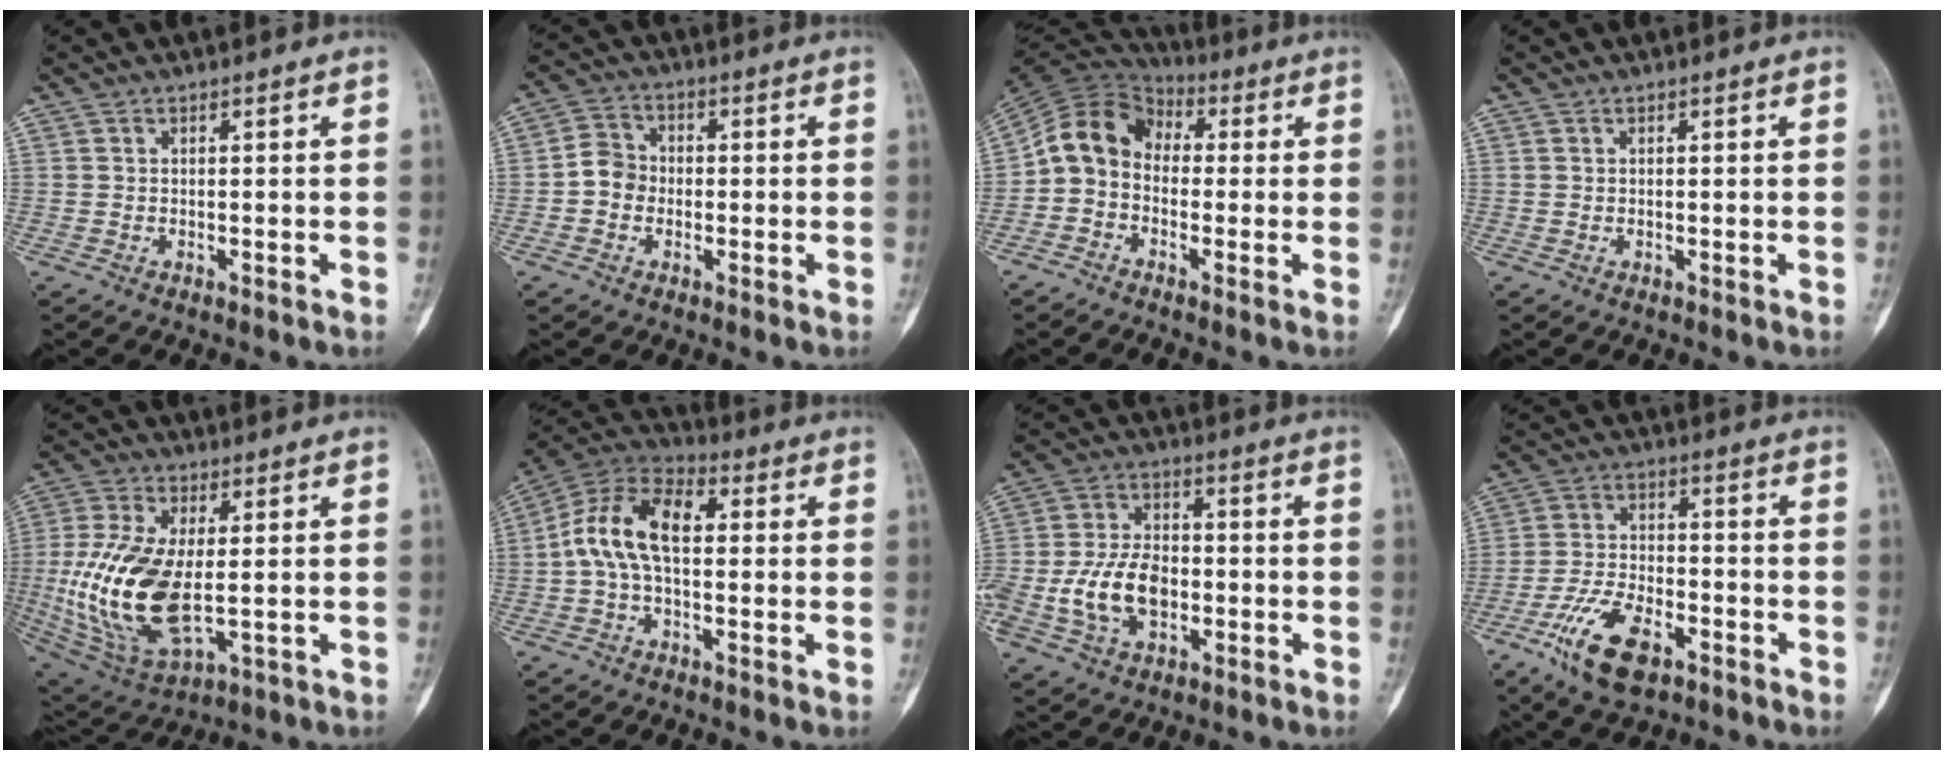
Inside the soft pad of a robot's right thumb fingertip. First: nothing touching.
{"total": 5.5, "force": [-1.1, 4.8, 2.3], "torque": [-0.018, 0.017, -0.033]}
{"total": 10.4, "force": [-1.2, 8.6, 5.8], "torque": [-0.094, 0.044, -0.042]}
{"total": 0.0}
{"total": 19.4, "force": [-1.3, 10.1, 16.5], "torque": [-0.345, -0.012, -0.008]}
{"total": 13.2, "force": [0.6, 7.8, 10.6], "torque": [-0.194, 0.040, -0.002]}
{"total": 13.3, "force": [-3.2, 8.9, 9.4], "torque": [-0.164, 0.024, -0.057]}
{"total": 12.4, "force": [-7.0, 6.0, 8.3], "torque": [-0.150, 0.024, -0.129]}